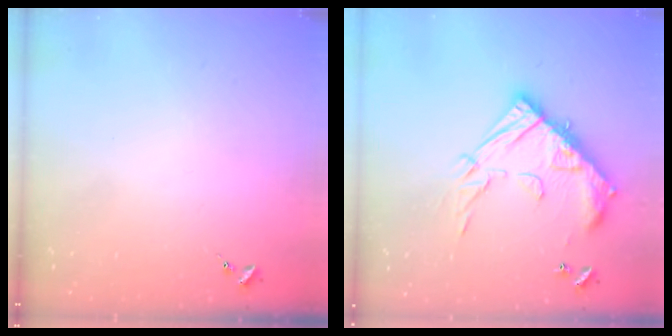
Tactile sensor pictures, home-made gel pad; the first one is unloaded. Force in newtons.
{"total": 19.3, "press": 19.2, "slide": 1.6}